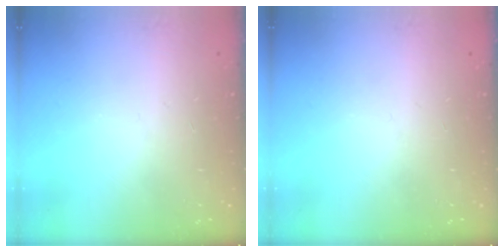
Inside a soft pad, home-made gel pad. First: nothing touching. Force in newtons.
{"total": 0.0}